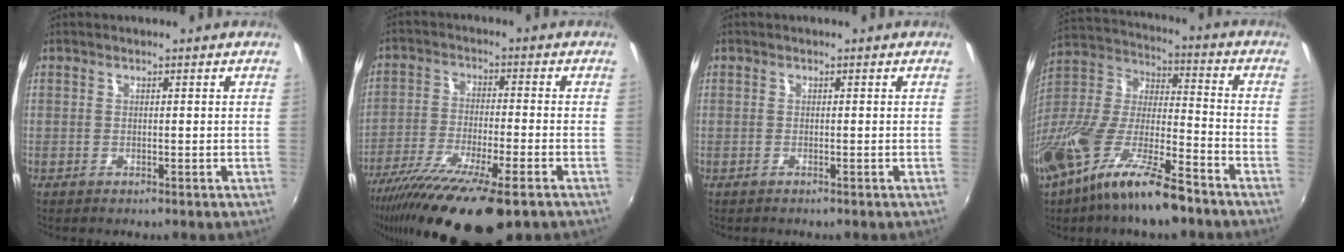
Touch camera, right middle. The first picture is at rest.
{"total": 18.5, "force": [-13.0, 3.3, 12.7], "torque": [-0.248, -0.061, -0.222]}
{"total": 0.0}
{"total": 22.0, "force": [-13.7, 6.4, 16.0], "torque": [-0.309, -0.023, -0.253]}